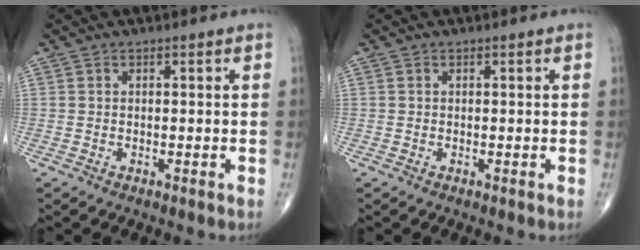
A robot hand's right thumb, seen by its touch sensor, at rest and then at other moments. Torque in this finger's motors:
{"motor_torque": [-0.06, 0.06, 0.25, 0.18, -0.04]}